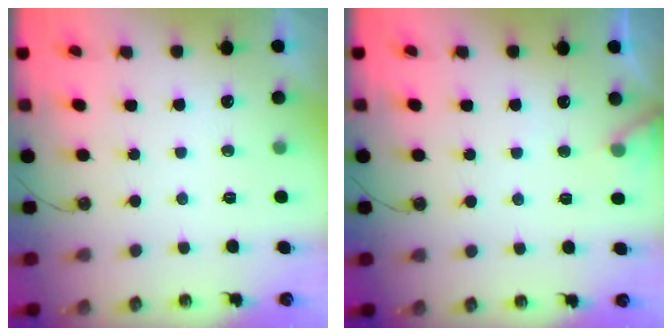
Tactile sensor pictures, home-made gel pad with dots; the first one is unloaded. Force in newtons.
{"total": 7.3, "press": 7.3, "slide": 0.4}